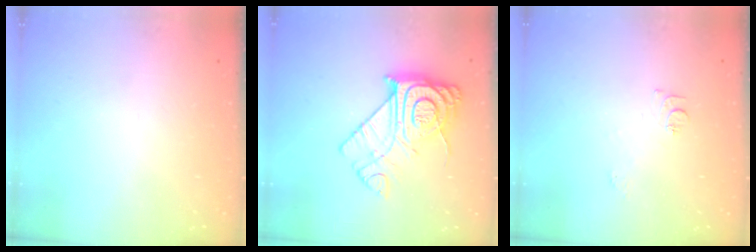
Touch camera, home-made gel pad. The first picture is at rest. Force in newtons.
{"total": 16.4, "press": 16.3, "slide": 1.7}
{"total": 6.7, "press": 6.7, "slide": 0.8}